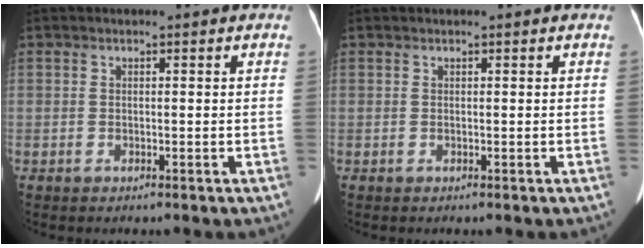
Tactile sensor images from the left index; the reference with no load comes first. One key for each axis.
{"total": 0.0}